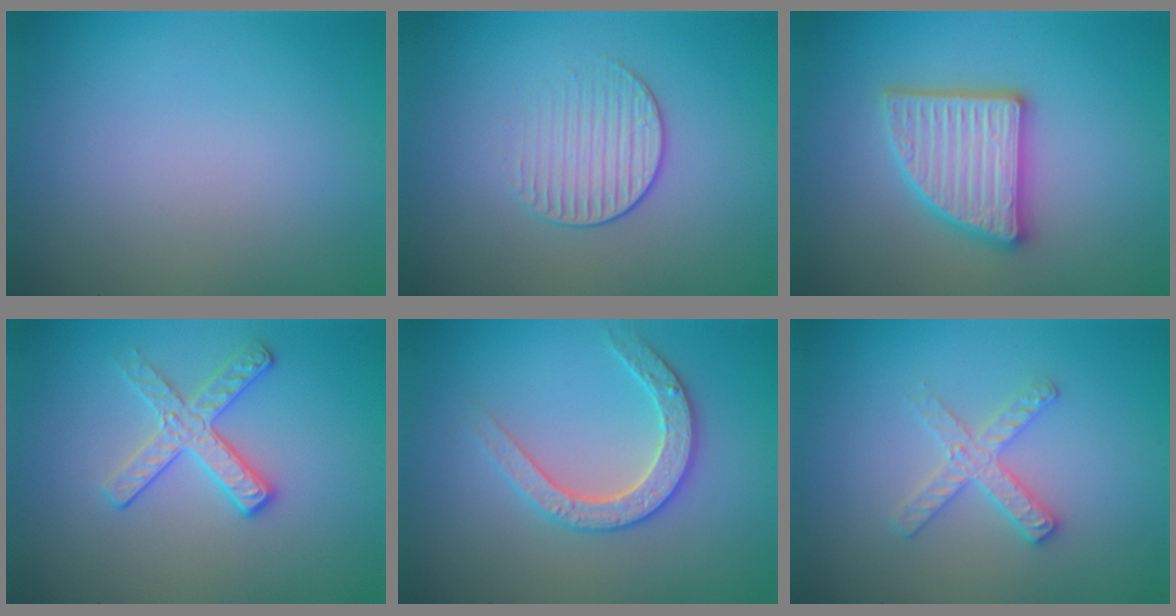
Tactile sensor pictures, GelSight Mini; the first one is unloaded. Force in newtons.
{"total": 2.0, "press": 1.4, "slide": 1.4}
{"total": 4.8, "press": 4.7, "slide": 0.8}
{"total": 2.8, "press": 2.7, "slide": 0.5}
{"total": 3.0, "press": 2.9, "slide": 0.5}
{"total": 2.6, "press": 2.5, "slide": 0.4}